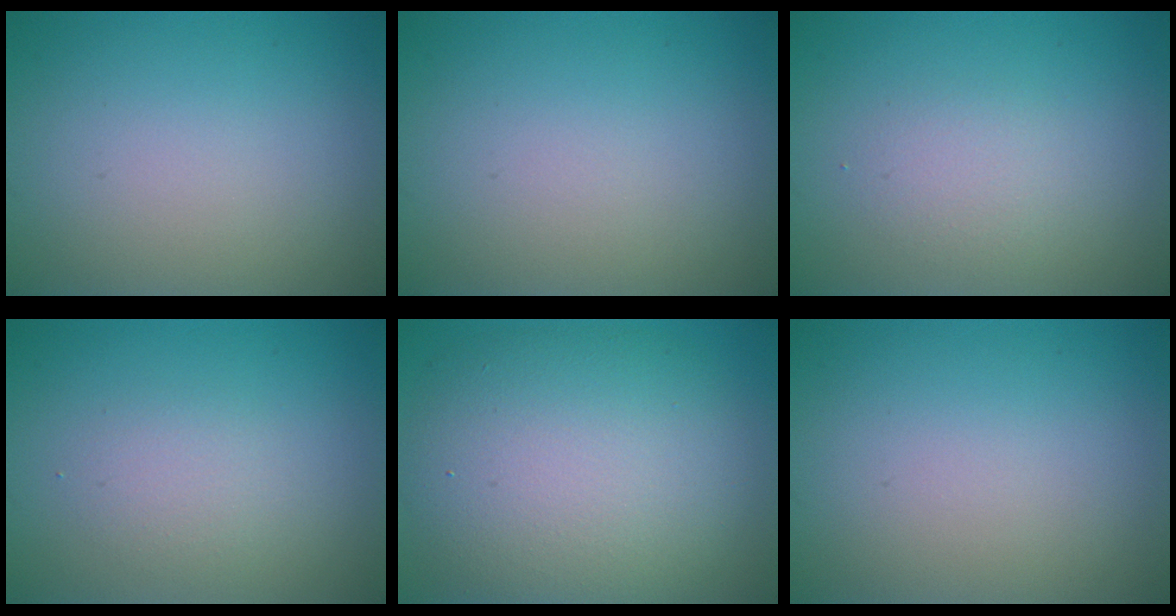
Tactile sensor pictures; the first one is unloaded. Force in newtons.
{"total": 0.0}
{"total": 1.7, "press": 1.7, "slide": 0.1}
{"total": 1.7, "press": 1.7, "slide": 0.1}
{"total": 10.4, "press": 10.4, "slide": 0.5}
{"total": 0.0}